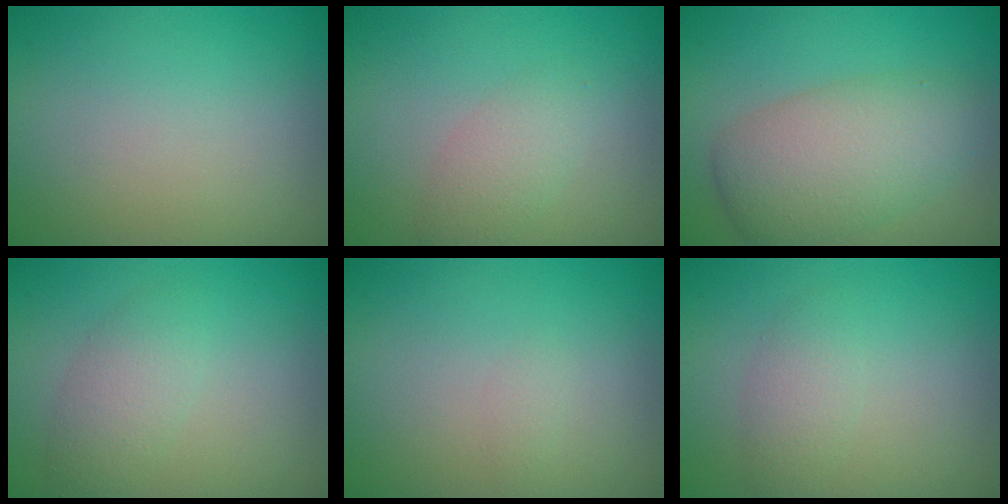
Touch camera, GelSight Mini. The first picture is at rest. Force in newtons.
{"total": 2.1, "press": 2.1, "slide": 0.1}
{"total": 5.8, "press": 5.7, "slide": 0.3}
{"total": 2.5, "press": 2.5, "slide": 0.0}
{"total": 0.5, "press": 0.5, "slide": 0.0}
{"total": 1.7, "press": 1.7, "slide": 0.0}